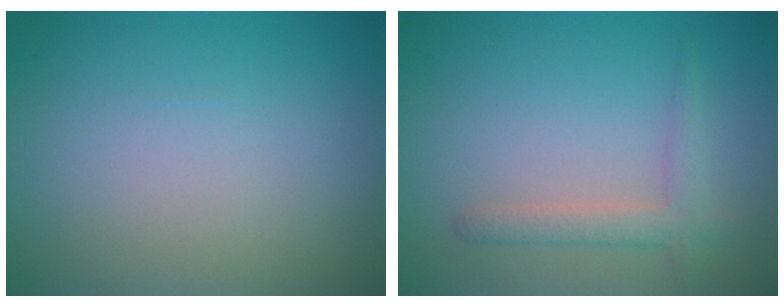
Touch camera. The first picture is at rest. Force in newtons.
{"total": 2.2, "press": 2.2, "slide": 0.1}